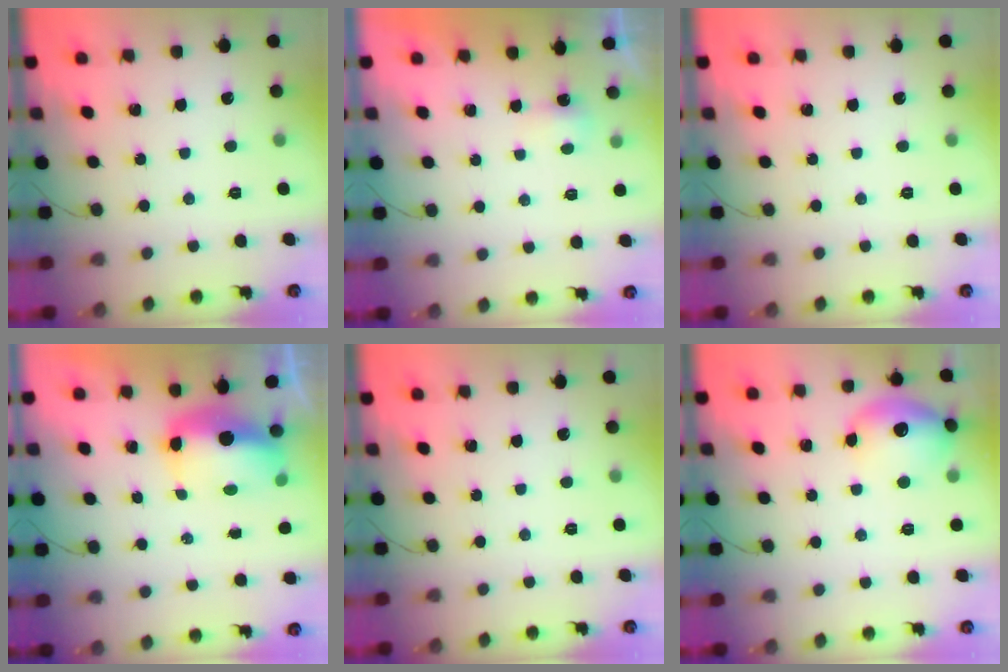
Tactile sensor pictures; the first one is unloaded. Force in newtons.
{"total": 2.3, "press": 2.1, "slide": 0.8}
{"total": 0.0}
{"total": 8.9, "press": 8.7, "slide": 2.0}
{"total": 0.0}
{"total": 12.5, "press": 12.4, "slide": 1.4}